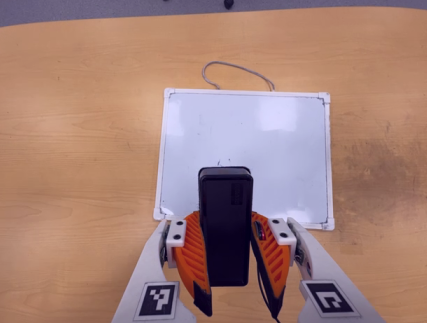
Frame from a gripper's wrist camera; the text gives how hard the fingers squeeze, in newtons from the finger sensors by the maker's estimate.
{"total": 7.2, "left": 6.0, "right": 8.3}